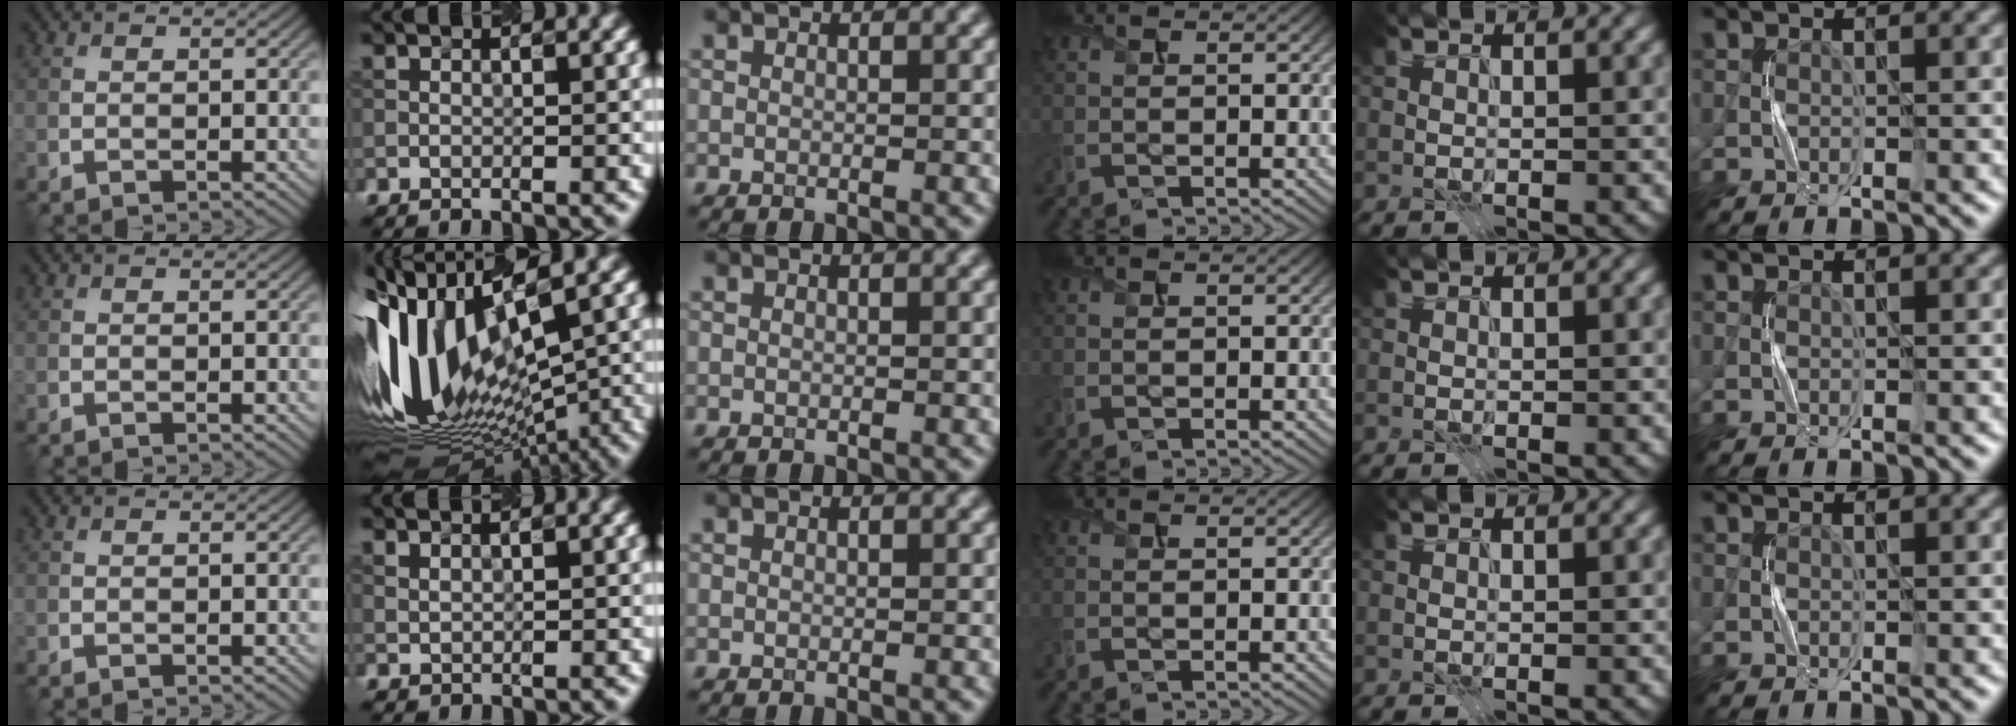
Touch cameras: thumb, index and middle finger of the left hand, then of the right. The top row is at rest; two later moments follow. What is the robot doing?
{"motion": "press", "object": "sticky note"}